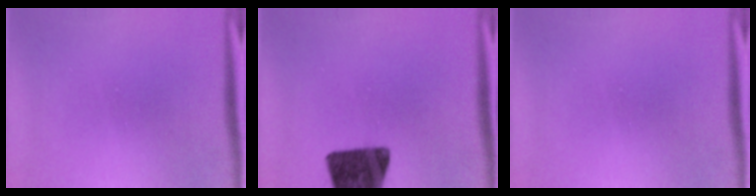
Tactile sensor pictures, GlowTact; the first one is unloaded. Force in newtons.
{"total": 14.1}
{"total": 0.0}